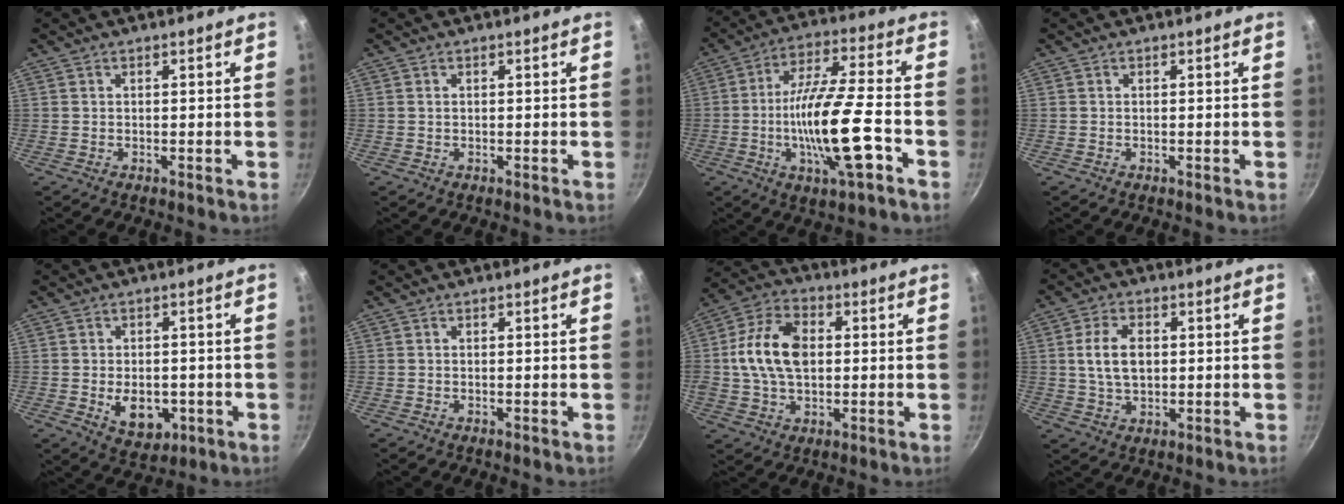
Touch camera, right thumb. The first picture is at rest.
{"total": 0.0}
{"total": 16.8, "force": [-5.1, 3.7, 15.6], "torque": [-0.279, 0.020, -0.097]}
{"total": 0.0}
{"total": 8.1, "force": [-1.9, 5.5, 5.6], "torque": [-0.057, -0.002, -0.015]}
{"total": 0.0}
{"total": 13.8, "force": [1.0, 9.2, 10.2], "torque": [-0.176, 0.016, 0.005]}
{"total": 8.0, "force": [0.9, 5.0, 6.2], "torque": [-0.103, 0.006, 0.017]}